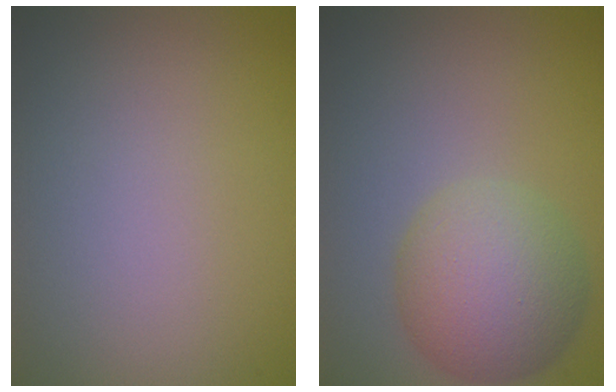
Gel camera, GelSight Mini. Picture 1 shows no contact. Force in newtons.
{"total": 6.2, "press": 6.2, "slide": 0.1}